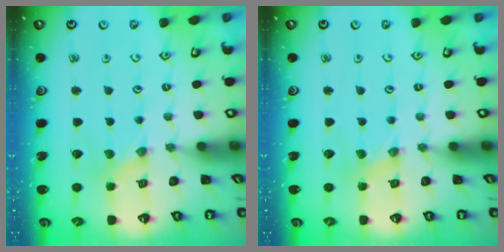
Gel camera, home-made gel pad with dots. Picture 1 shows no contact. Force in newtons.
{"total": 1.1, "press": 1.1, "slide": 0.2}